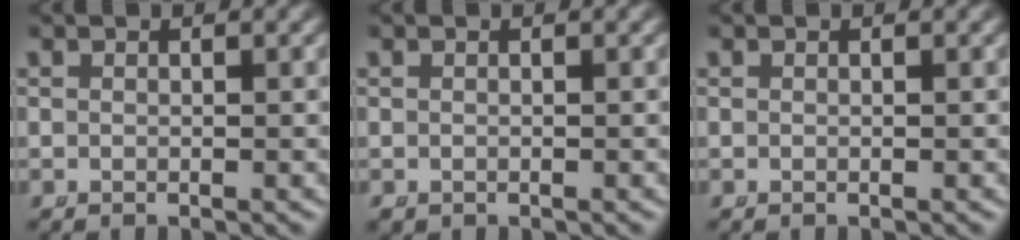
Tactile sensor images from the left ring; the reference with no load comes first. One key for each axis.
{"total": 0.7, "fx": -0.4, "fy": 0.5, "fz": 0.2, "tx": -0.011, "ty": -0.011, "tz": -0.001}
{"total": 0.0}